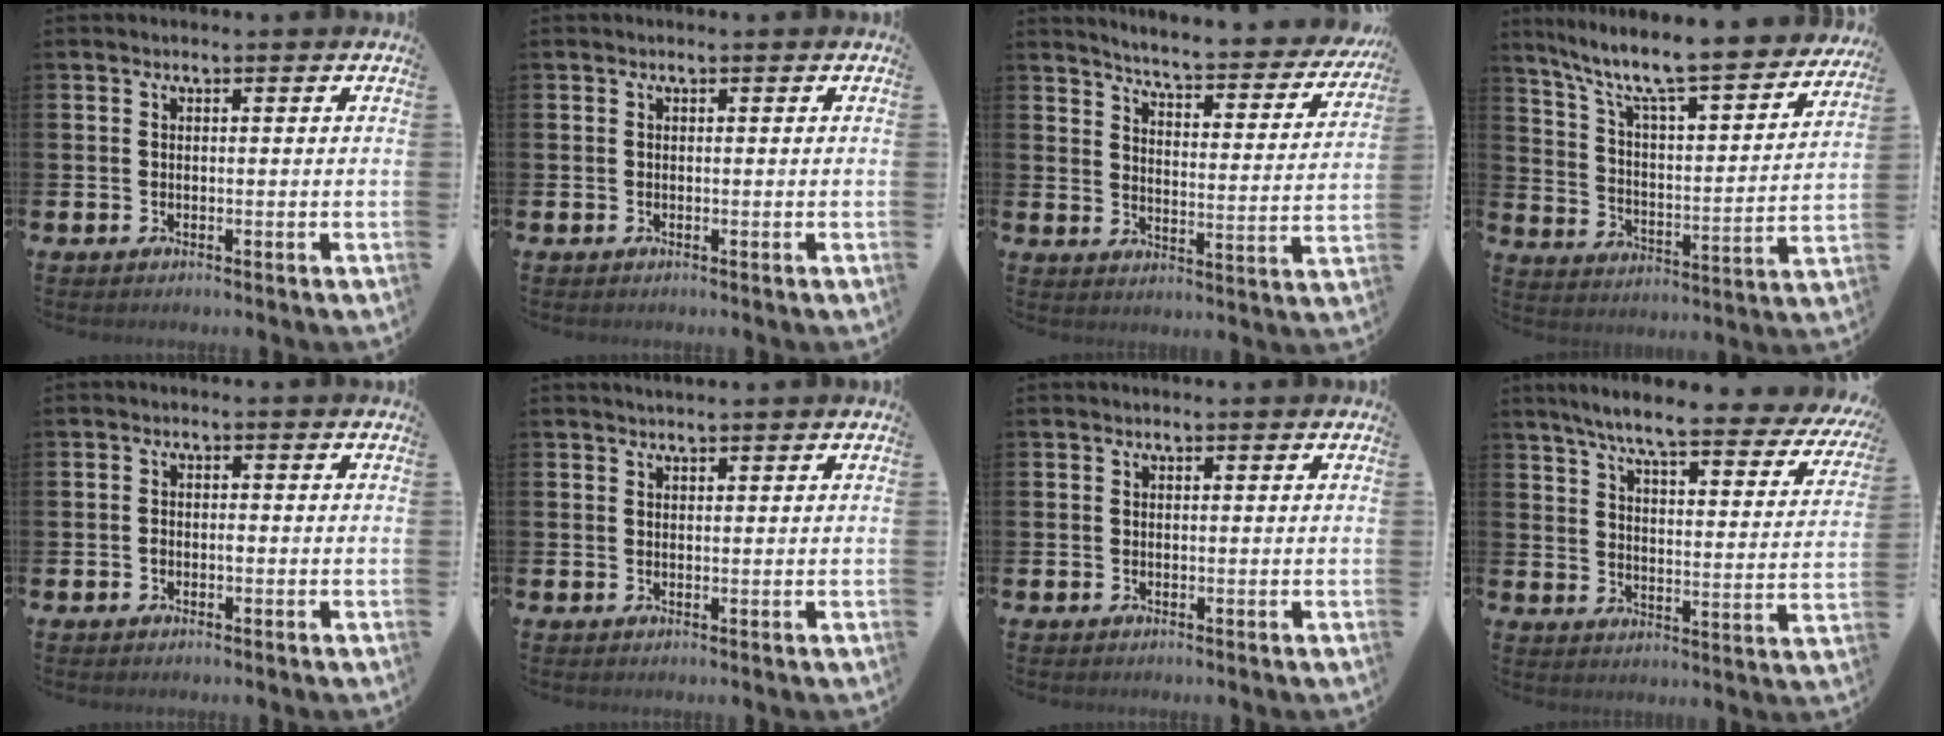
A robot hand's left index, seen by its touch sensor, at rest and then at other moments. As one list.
[{"total": 0.0}, {"total": 4.7, "force": [4.5, 0.1, 1.4], "torque": [-0.046, -0.046, 0.067]}, {"total": 9.5, "force": [8.3, 1.1, 4.5], "torque": [-0.117, -0.065, 0.133]}, {"total": 1.1, "force": [-0.5, 0.8, 0.7], "torque": [-0.011, 0.002, -0.010]}, {"total": 1.2, "force": [1.2, 0.0, 0.2], "torque": [0.003, -0.003, 0.020]}, {"total": 0.0}, {"total": 7.0, "force": [5.9, 0.5, 3.8], "torque": [-0.091, -0.044, 0.093]}]